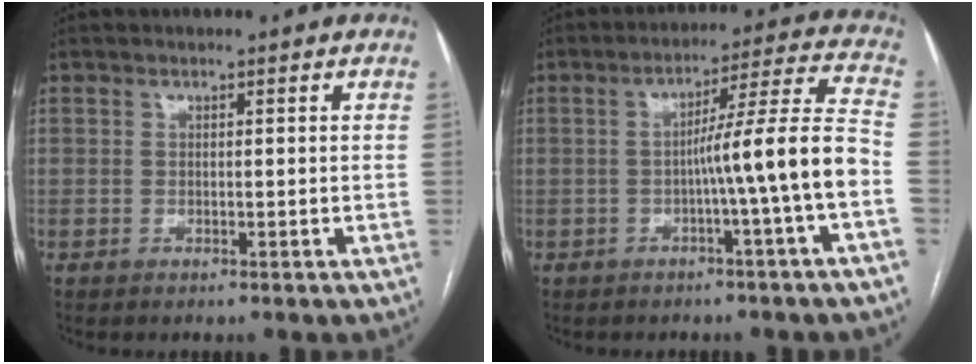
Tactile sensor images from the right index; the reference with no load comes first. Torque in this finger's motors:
{"motor_torque": [1.46, -0.30, 0.77, 0.17]}